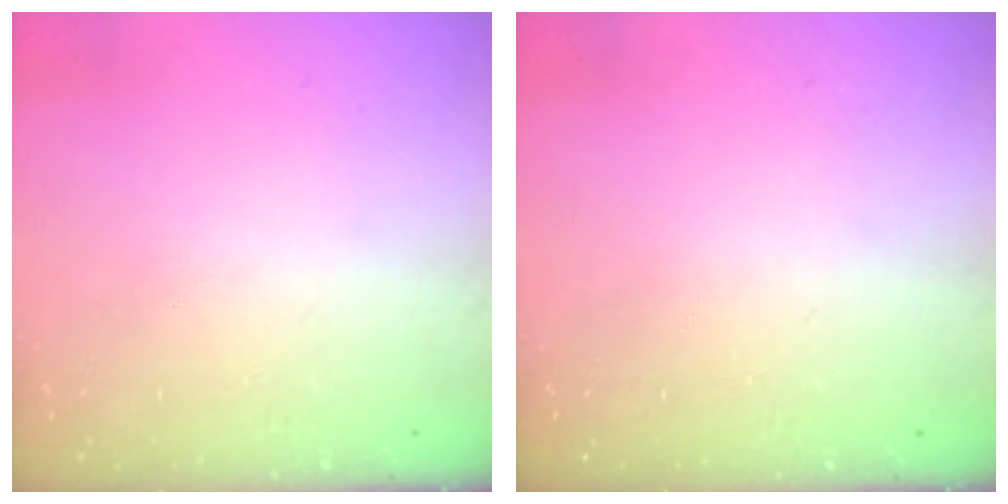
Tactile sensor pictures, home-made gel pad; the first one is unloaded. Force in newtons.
{"total": 0.0}